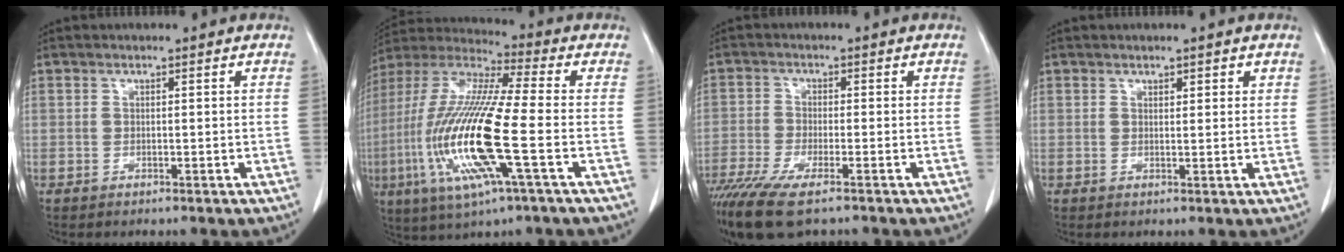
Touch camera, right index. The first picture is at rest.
{"total": 19.3, "force": [-4.6, 1.6, 18.7], "torque": [-0.403, -0.019, -0.091]}
{"total": 10.1, "force": [-7.2, 1.8, 6.8], "torque": [-0.123, -0.024, -0.124]}
{"total": 1.7, "force": [1.2, 0.6, 1.1], "torque": [-0.014, 0.000, 0.017]}